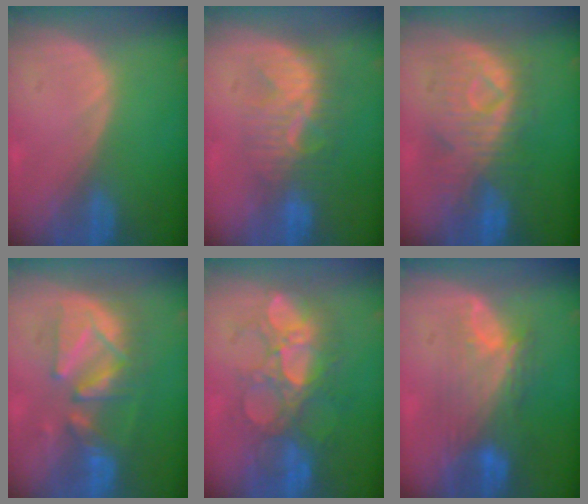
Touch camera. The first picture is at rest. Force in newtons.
{"total": 7.9, "press": 7.6, "slide": 1.9}
{"total": 9.4, "press": 9.0, "slide": 2.4}
{"total": 9.0, "press": 9.0, "slide": 0.4}
{"total": 9.6, "press": 9.0, "slide": 3.2}
{"total": 8.7, "press": 7.8, "slide": 3.8}